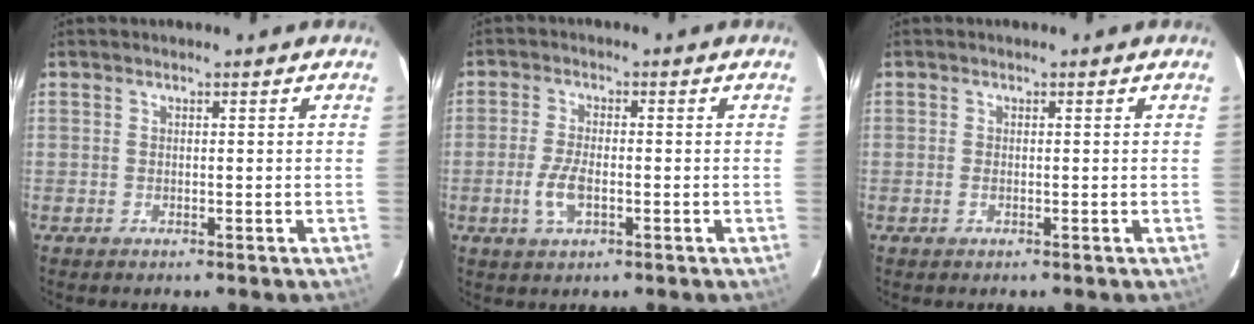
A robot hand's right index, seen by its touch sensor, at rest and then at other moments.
{"total": 5.2, "force": [-1.7, 2.2, 4.4], "torque": [-0.099, -0.003, -0.032]}
{"total": 0.8, "force": [-0.2, 0.4, 0.6], "torque": [-0.015, -0.001, -0.005]}